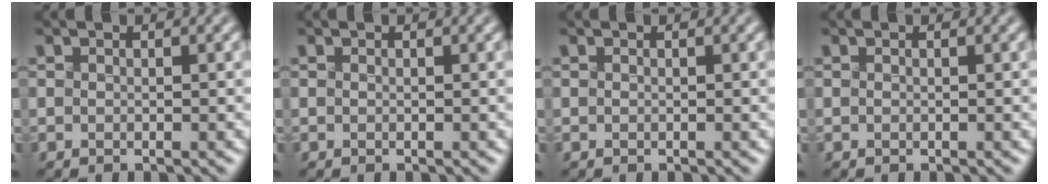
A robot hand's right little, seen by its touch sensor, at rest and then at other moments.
{"total": 0.0}
{"total": 0.0}
{"total": 0.0}